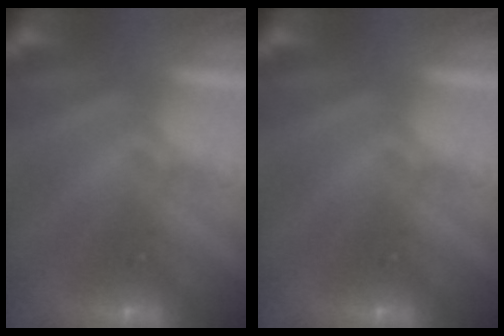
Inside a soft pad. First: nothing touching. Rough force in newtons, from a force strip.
{"total": 0.0}